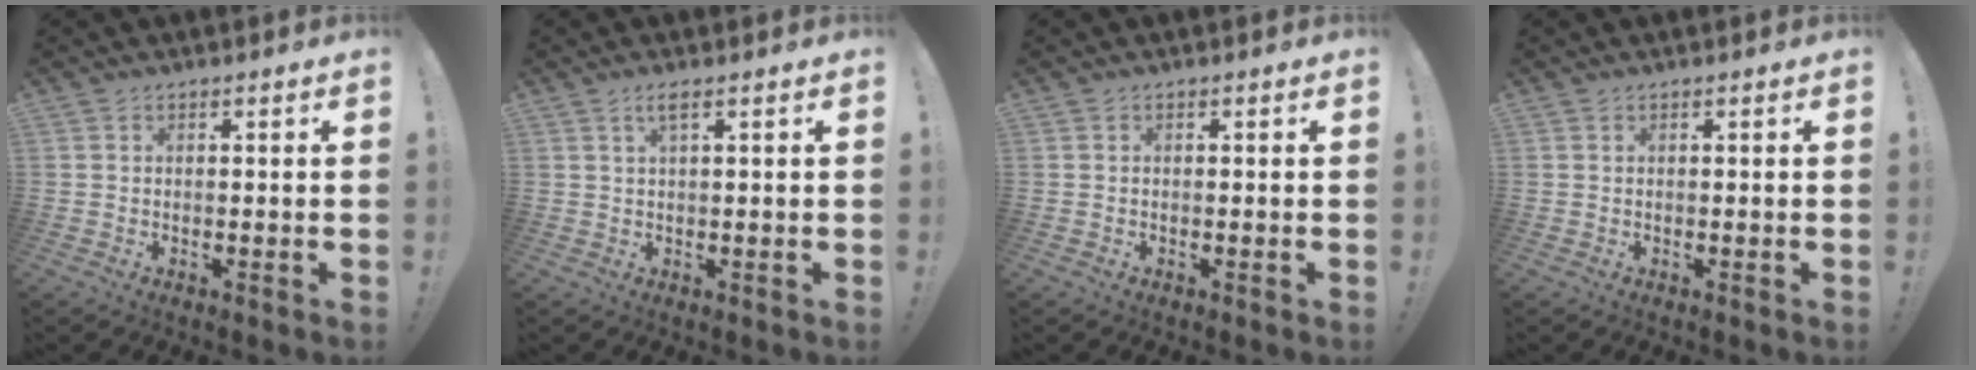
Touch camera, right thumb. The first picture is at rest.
{"total": 2.4, "force": [1.1, 0.2, 2.1], "torque": [-0.039, -0.001, 0.016]}
{"total": 0.0}
{"total": 0.0}